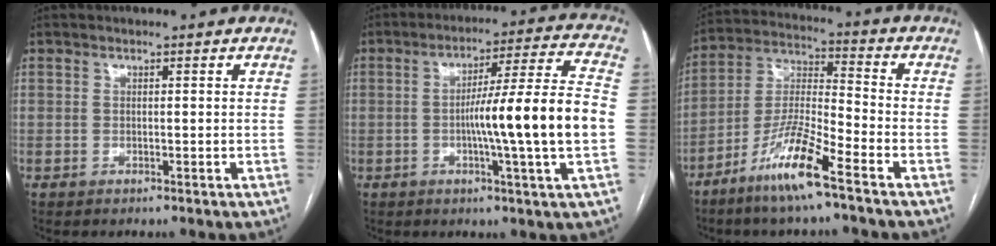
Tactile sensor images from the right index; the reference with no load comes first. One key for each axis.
{"total": 15.2, "fx": -2.3, "fy": -1.2, "fz": 15.0, "tx": -0.235, "ty": 0.007, "tz": -0.042}
{"total": 11.6, "fx": -7.3, "fy": 0.2, "fz": 9.0, "tx": -0.181, "ty": -0.024, "tz": -0.149}